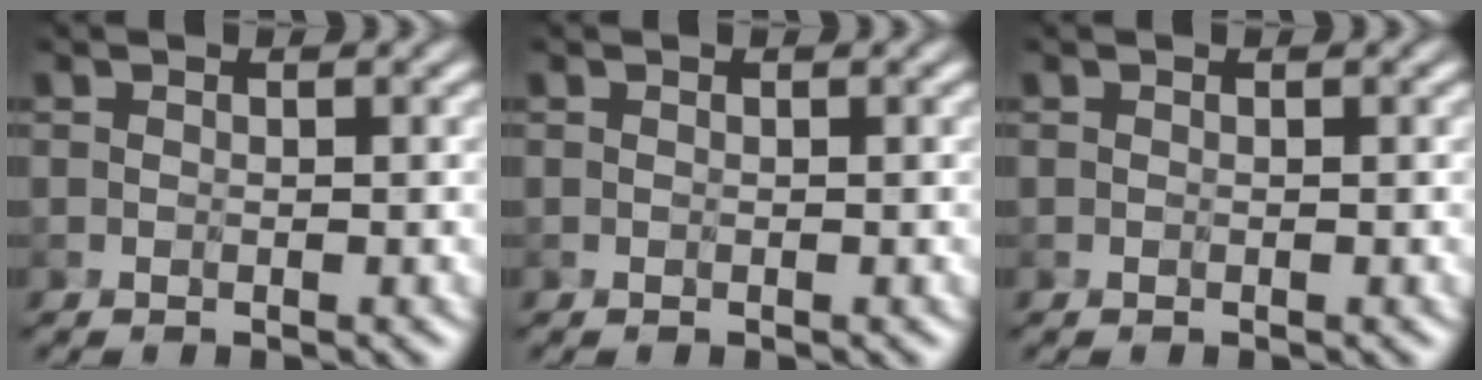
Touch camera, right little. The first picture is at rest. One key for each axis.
{"total": 0.0}
{"total": 0.0}